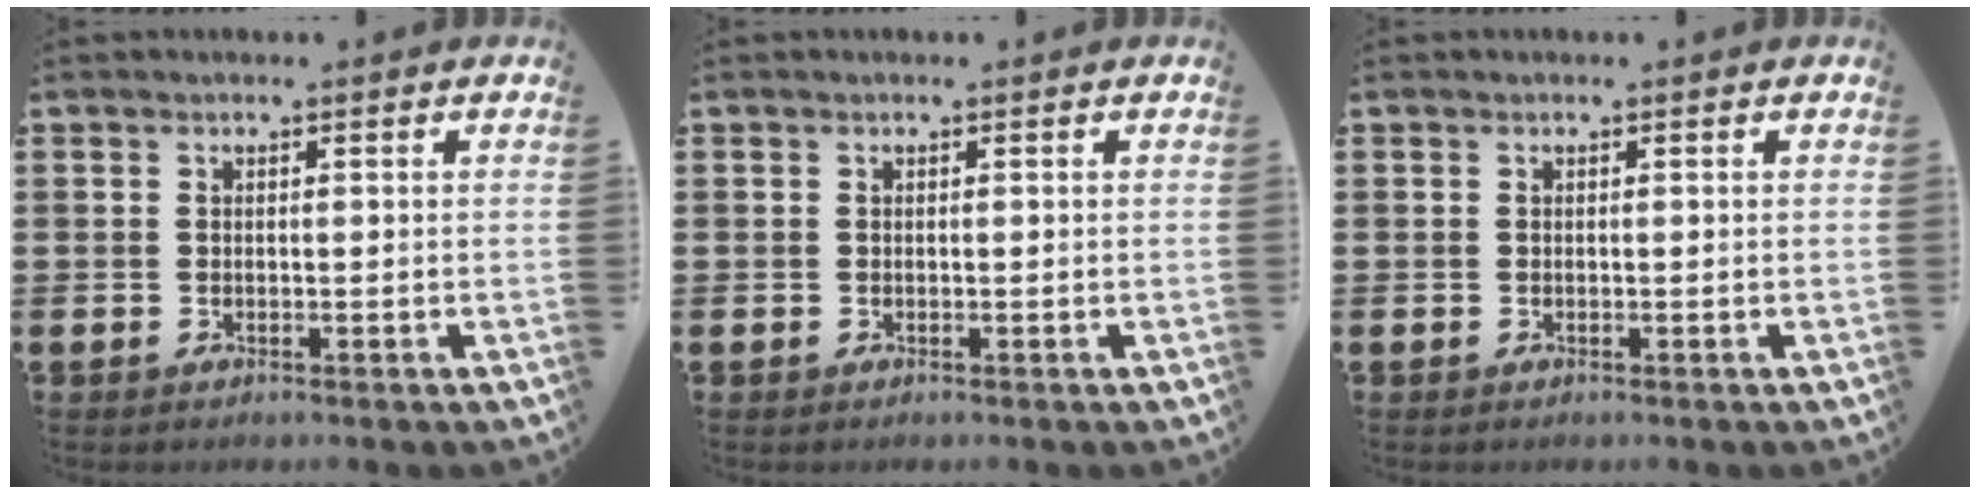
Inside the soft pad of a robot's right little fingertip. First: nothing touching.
{"total": 0.0}
{"total": 0.0}